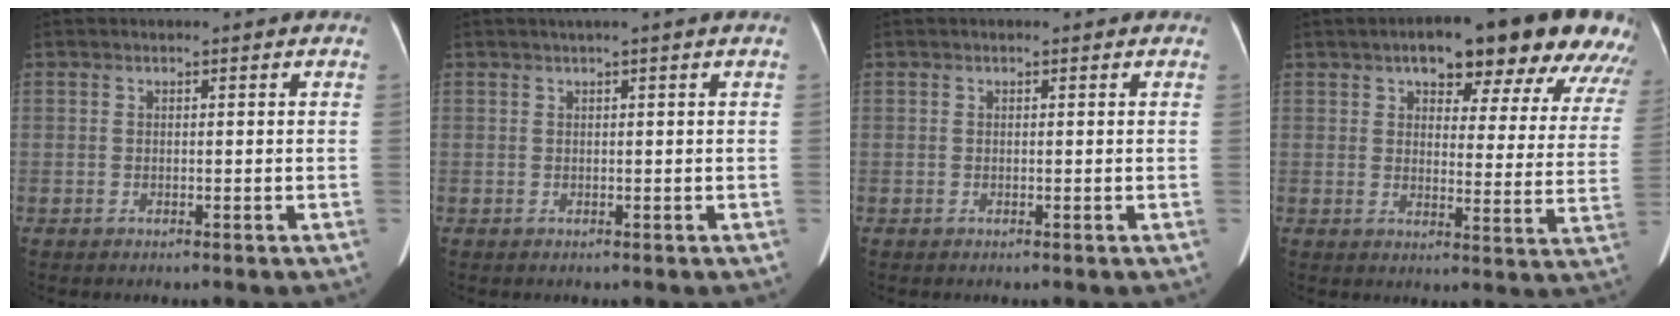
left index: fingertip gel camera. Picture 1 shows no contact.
{"total": 1.1, "force": [0.7, -0.4, 0.7], "torque": [-0.017, 0.006, 0.022]}
{"total": 0.0}
{"total": 19.4, "force": [14.0, 5.9, 12.1], "torque": [-0.129, 0.019, 0.156]}